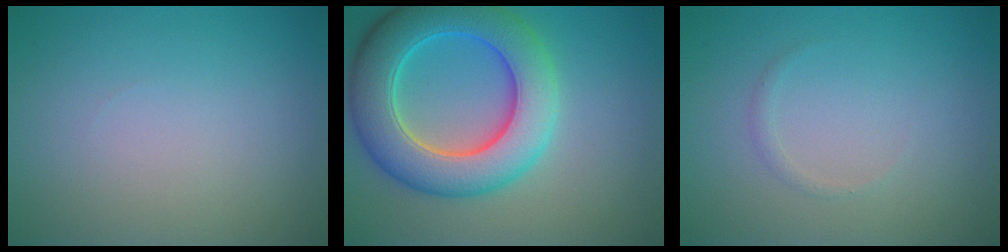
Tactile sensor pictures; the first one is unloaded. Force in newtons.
{"total": 9.2, "press": 9.2, "slide": 0.7}
{"total": 0.6, "press": 0.6, "slide": 0.0}